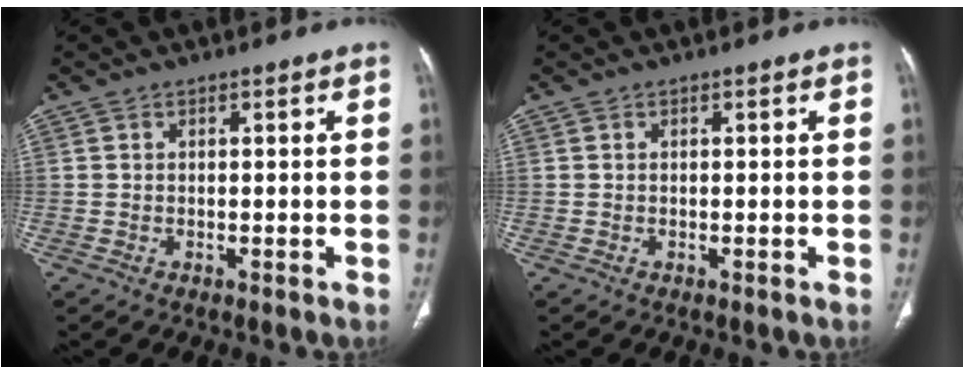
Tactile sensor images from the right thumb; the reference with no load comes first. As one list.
[{"total": 0.0}]